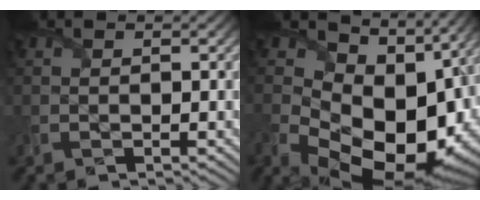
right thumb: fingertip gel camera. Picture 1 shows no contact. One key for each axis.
{"total": 16.5, "fx": -0.3, "fy": 11.6, "fz": 11.7, "tx": -0.198, "ty": -0.059, "tz": 0.057}